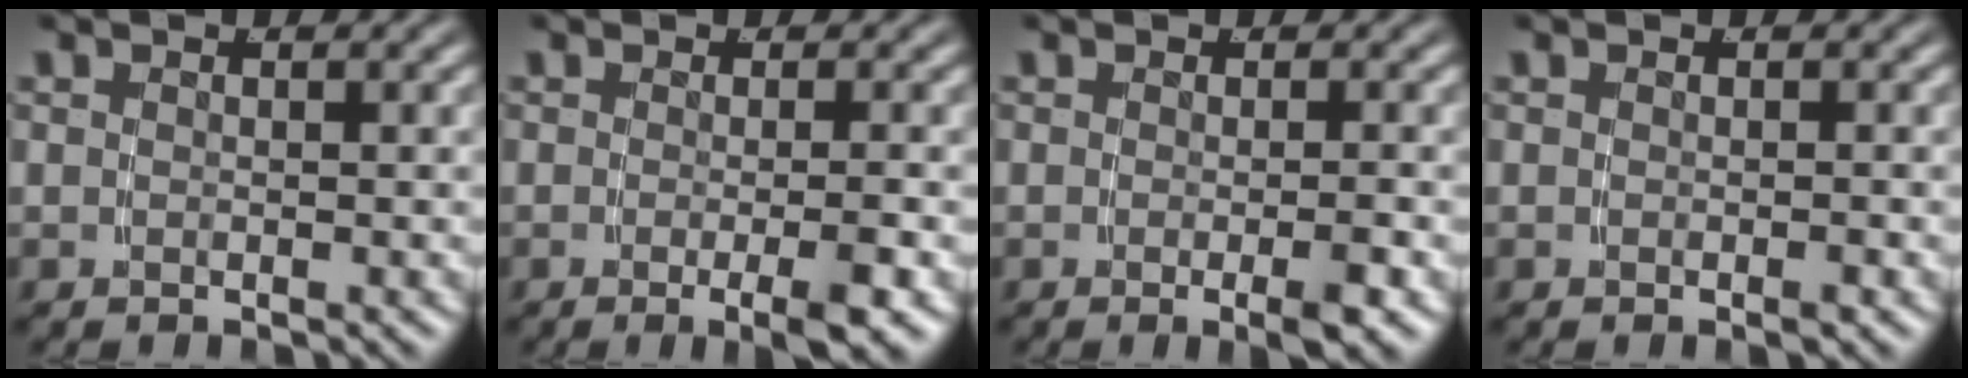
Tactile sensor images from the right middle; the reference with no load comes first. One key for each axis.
{"total": 3.5, "fx": -1.9, "fy": -0.2, "fz": 2.9, "tx": -0.037, "ty": -0.006, "tz": -0.029}
{"total": 2.2, "fx": -1.2, "fy": -0.3, "fz": 1.9, "tx": -0.023, "ty": -0.001, "tz": -0.020}
{"total": 0.5, "fx": -0.3, "fy": -0.1, "fz": 0.4, "tx": -0.004, "ty": 0.002, "tz": -0.007}